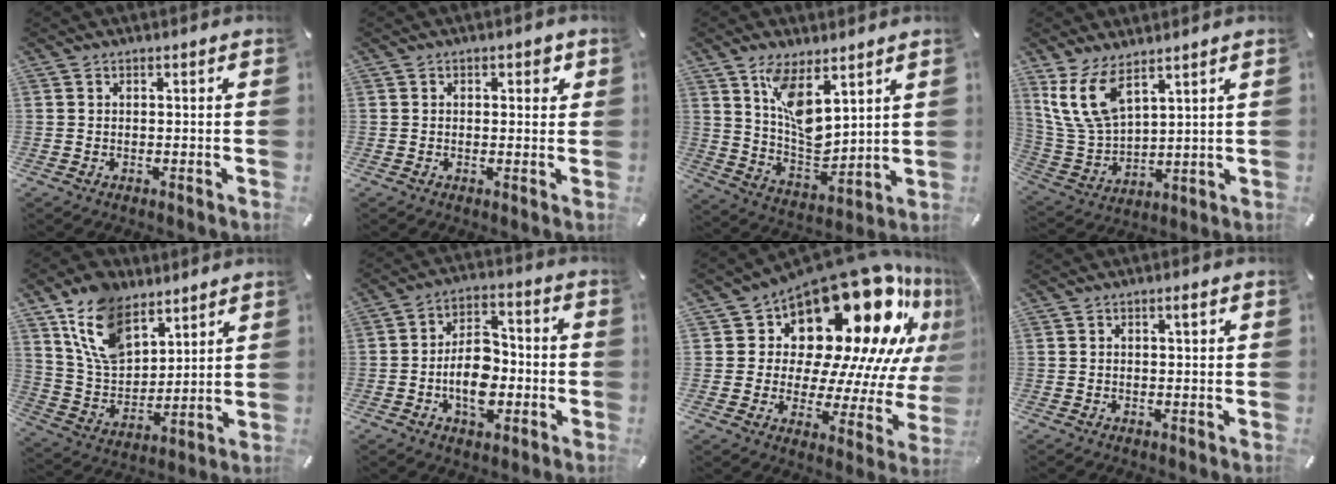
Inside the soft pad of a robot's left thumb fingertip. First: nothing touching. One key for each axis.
{"total": 2.0, "fx": 0.8, "fy": 1.2, "fz": 1.4, "tx": -0.007, "ty": -0.003, "tz": 0.007}
{"total": 11.0, "fx": 6.8, "fy": 5.2, "fz": 6.9, "tx": -0.136, "ty": -0.044, "tz": 0.123}
{"total": 12.1, "fx": 7.6, "fy": 5.8, "fz": 7.4, "tx": -0.187, "ty": -0.029, "tz": 0.142}
{"total": 14.7, "fx": 9.4, "fy": 8.9, "fz": 7.0, "tx": -0.166, "ty": -0.045, "tz": 0.179}
{"total": 11.6, "fx": -2.9, "fy": 7.8, "fz": 8.2, "tx": -0.143, "ty": 0.006, "tz": -0.051}
{"total": 26.5, "fx": 16.8, "fy": 13.2, "fz": 15.7, "tx": -0.191, "ty": -0.163, "tz": 0.295}
{"total": 1.5, "fx": 0.6, "fy": 0.5, "fz": 1.3, "tx": -0.017, "ty": 0.000, "tz": 0.007}